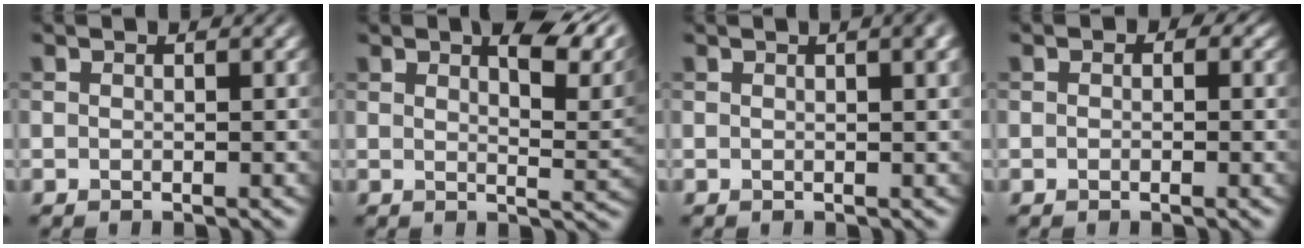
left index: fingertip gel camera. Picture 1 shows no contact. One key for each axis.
{"total": 8.0, "fx": 4.5, "fy": 3.1, "fz": 5.9, "tx": -0.062, "ty": 0.006, "tz": 0.065}
{"total": 3.4, "fx": 1.4, "fy": 1.2, "fz": 2.8, "tx": -0.019, "ty": 0.008, "tz": 0.012}
{"total": 1.1, "fx": 0.1, "fy": 0.9, "fz": 0.6, "tx": -0.003, "ty": -0.003, "tz": -0.001}